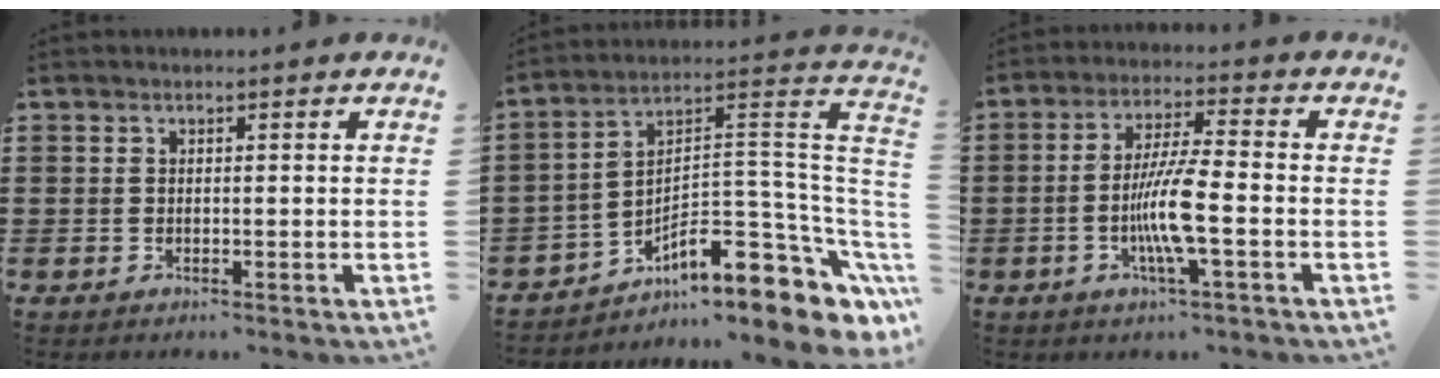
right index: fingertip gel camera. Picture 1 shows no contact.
{"total": 11.4, "force": [-6.2, 4.4, 8.4], "torque": [-0.105, -0.013, -0.113]}
{"total": 8.3, "force": [-2.3, 1.1, 7.9], "torque": [-0.159, -0.010, -0.049]}